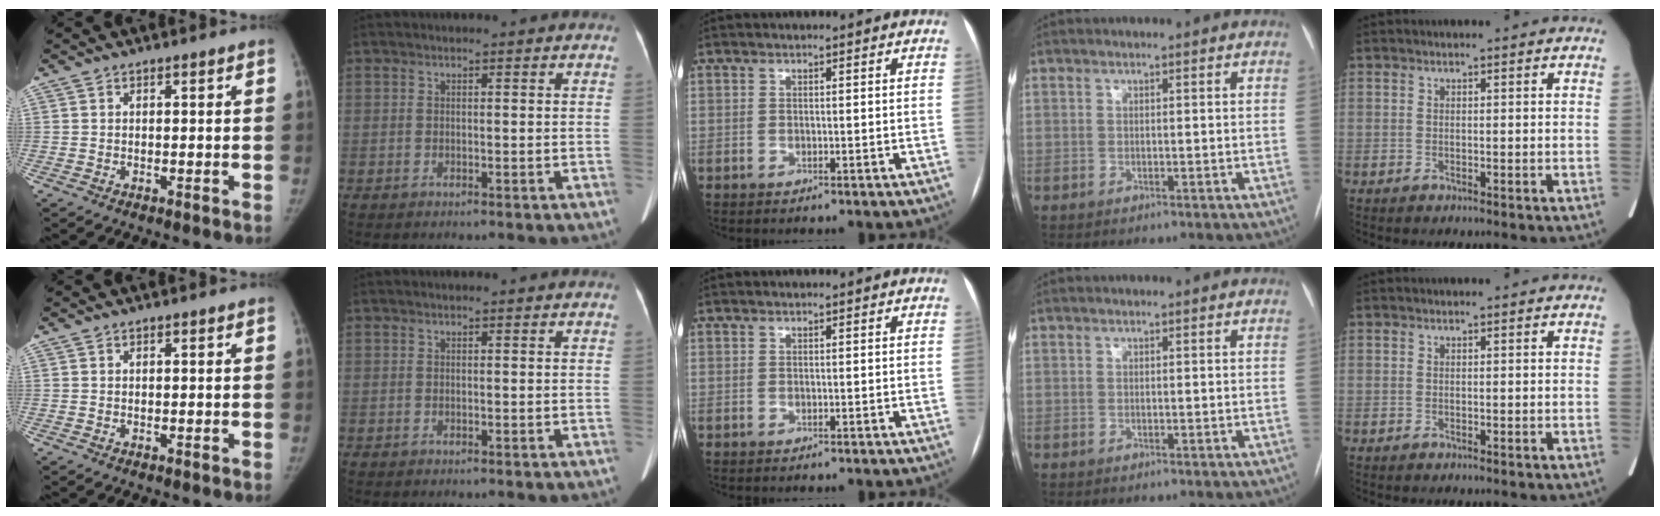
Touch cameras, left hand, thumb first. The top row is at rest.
{}